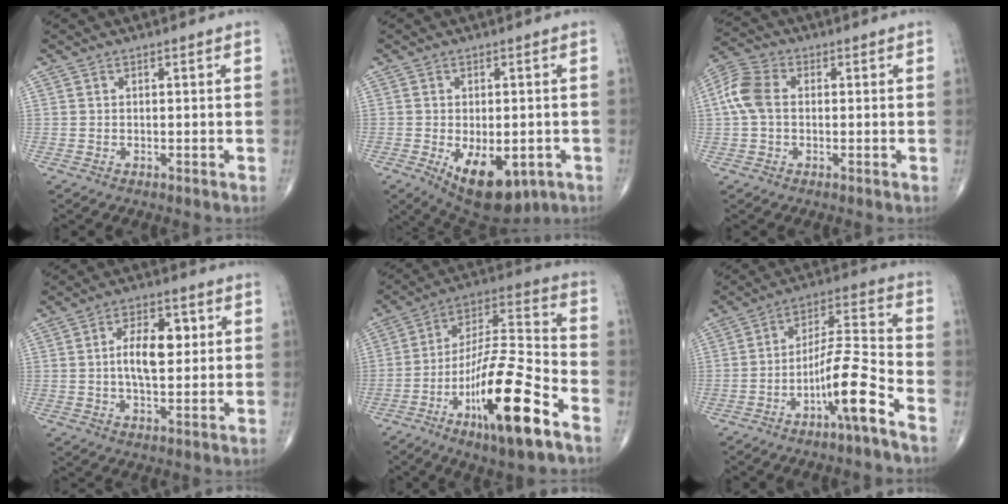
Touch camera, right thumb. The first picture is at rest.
{"total": 13.3, "force": [-5.1, 6.7, 10.3], "torque": [-0.152, -0.006, -0.057]}
{"total": 7.4, "force": [0.4, 5.1, 5.4], "torque": [-0.124, 0.022, 0.000]}
{"total": 9.3, "force": [1.4, 4.6, 8.0], "torque": [-0.119, 0.002, 0.021]}
{"total": 20.9, "force": [-10.4, 4.5, 17.5], "torque": [-0.334, 0.053, -0.178]}
{"total": 11.1, "force": [-6.4, 0.8, 9.1], "torque": [-0.170, 0.055, -0.117]}